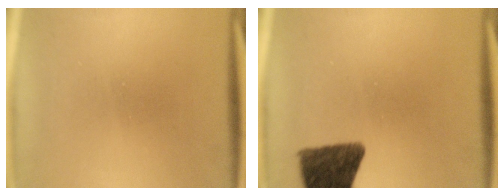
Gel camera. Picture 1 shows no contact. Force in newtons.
{"total": 11.2}